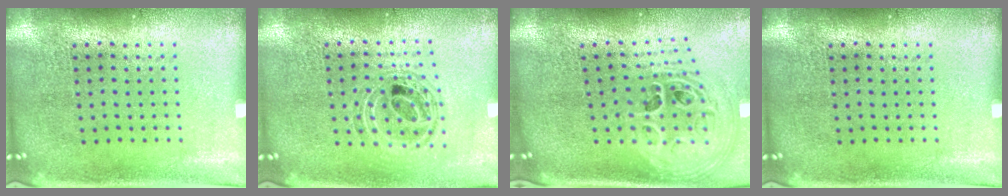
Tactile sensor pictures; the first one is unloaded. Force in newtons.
{"total": 0.9, "press": 0.9, "slide": 0.2}
{"total": 2.8, "press": 2.0, "slide": 2.0}
{"total": 0.0}